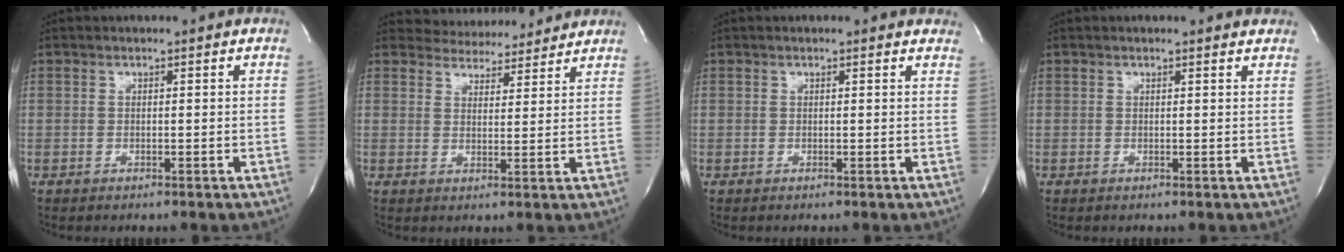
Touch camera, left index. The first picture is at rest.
{"total": 7.7, "force": [7.4, 2.0, 0.6], "torque": [-0.007, 0.008, 0.096]}
{"total": 3.4, "force": [3.1, 0.9, 0.9], "torque": [-0.010, 0.006, 0.019]}
{"total": 2.2, "force": [2.1, 0.3, 0.4], "torque": [-0.011, -0.001, 0.013]}